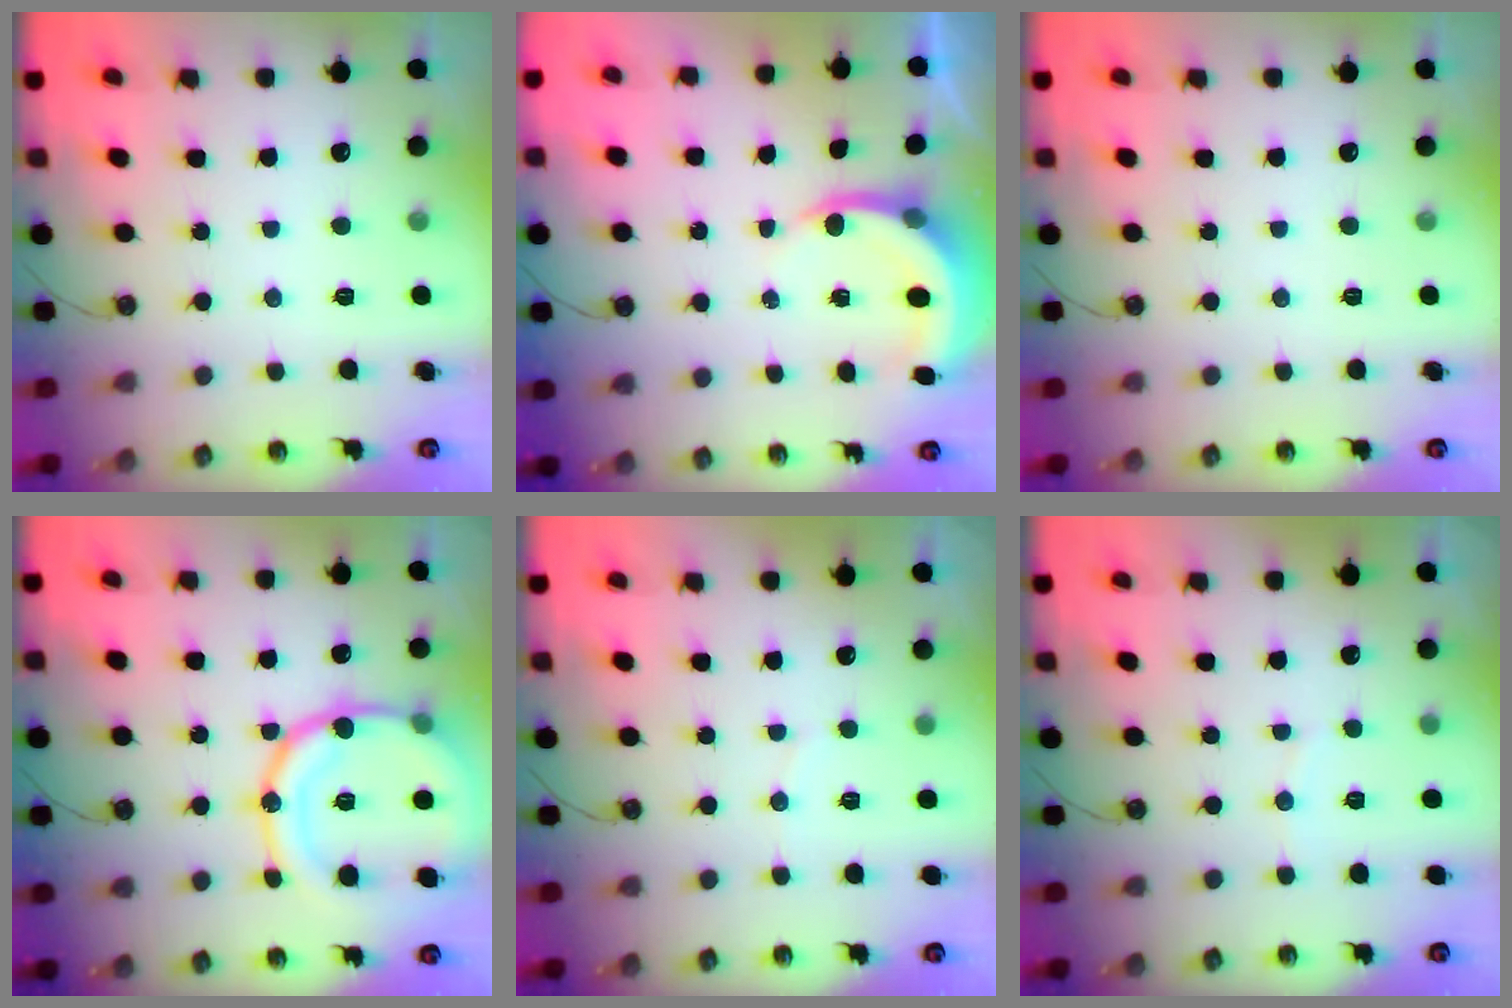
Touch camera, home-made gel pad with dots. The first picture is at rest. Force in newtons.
{"total": 5.9, "press": 5.9, "slide": 0.6}
{"total": 0.0}
{"total": 22.3, "press": 22.0, "slide": 3.7}
{"total": 2.0, "press": 1.8, "slide": 0.9}
{"total": 3.0, "press": 2.9, "slide": 0.7}